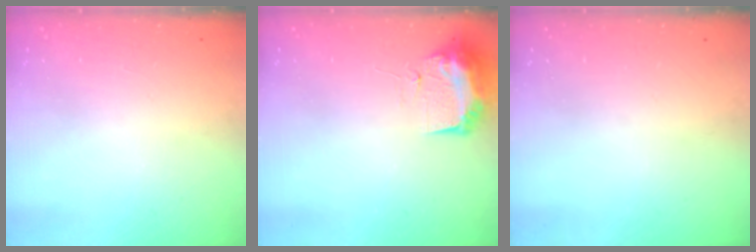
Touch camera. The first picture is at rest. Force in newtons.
{"total": 9.4, "press": 9.4, "slide": 0.9}
{"total": 0.0}